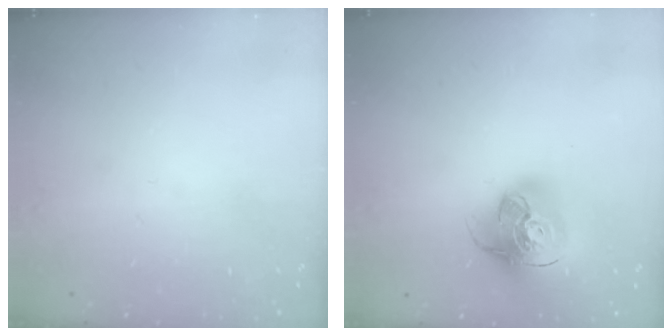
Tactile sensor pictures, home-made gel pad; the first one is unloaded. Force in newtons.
{"total": 17.7, "press": 17.5, "slide": 2.2}